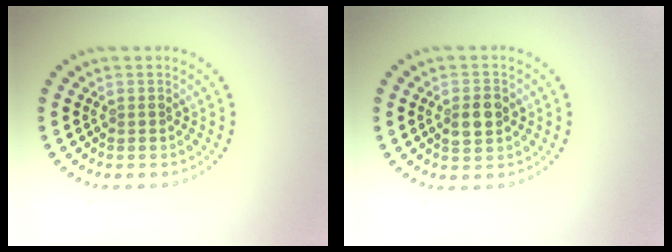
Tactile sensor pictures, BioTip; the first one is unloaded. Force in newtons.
{"total": 2.8, "press": 2.8, "slide": 0.1}